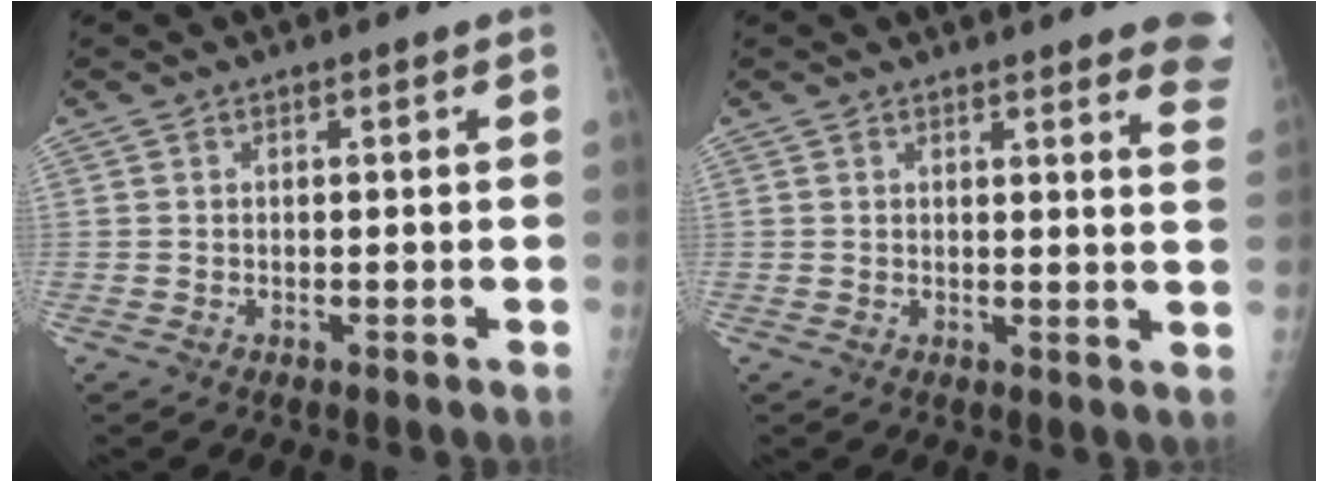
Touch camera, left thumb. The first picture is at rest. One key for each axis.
{"total": 10.9, "fx": 9.5, "fy": 1.9, "fz": 5.0, "tx": -0.024, "ty": -0.048, "tz": 0.083}